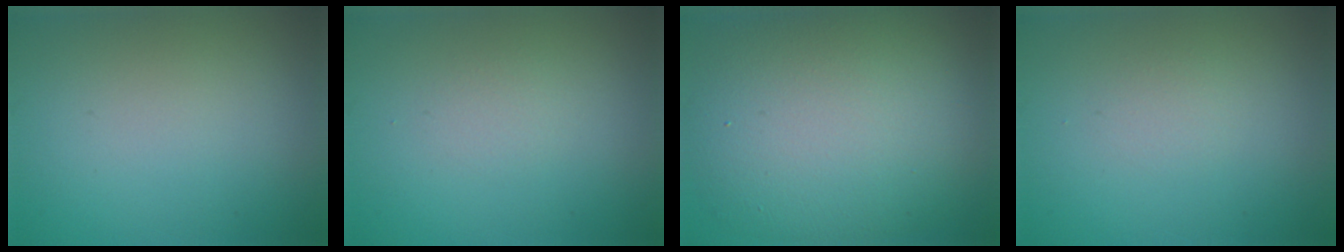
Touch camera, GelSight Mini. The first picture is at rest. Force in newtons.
{"total": 0.9, "press": 0.9, "slide": 0.1}
{"total": 12.0, "press": 12.0, "slide": 1.1}
{"total": 0.8, "press": 0.8, "slide": 0.1}